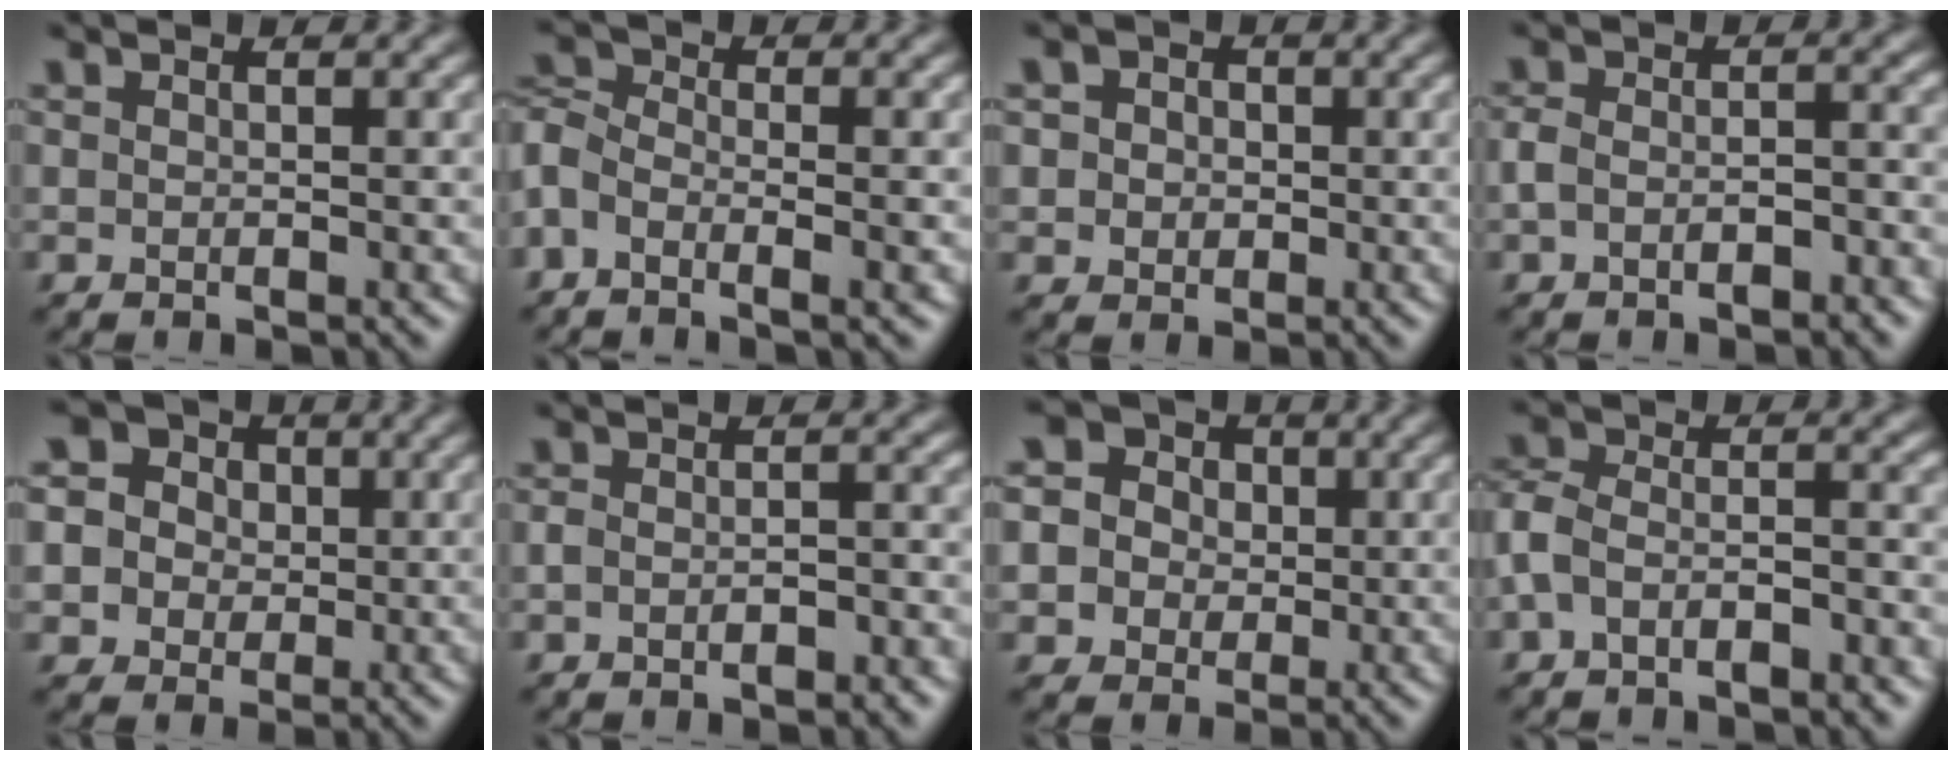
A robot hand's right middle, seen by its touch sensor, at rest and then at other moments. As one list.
[{"total": 4.9, "force": [-1.6, 2.6, 3.8], "torque": [-0.067, 0.004, -0.034]}, {"total": 3.5, "force": [1.0, 3.0, 1.5], "torque": [-0.016, 0.013, 0.000]}, {"total": 3.5, "force": [-1.8, 1.9, 2.4], "torque": [-0.042, 0.004, -0.036]}, {"total": 8.6, "force": [1.9, 7.8, 3.0], "torque": [-0.074, 0.035, 0.017]}, {"total": 2.5, "force": [-1.5, 1.1, 1.7], "torque": [-0.030, 0.003, -0.027]}, {"total": 8.3, "force": [1.1, 7.8, 2.7], "torque": [-0.071, 0.039, 0.004]}, {"total": 5.2, "force": [-2.8, 2.8, 3.4], "torque": [-0.062, 0.007, -0.065]}]